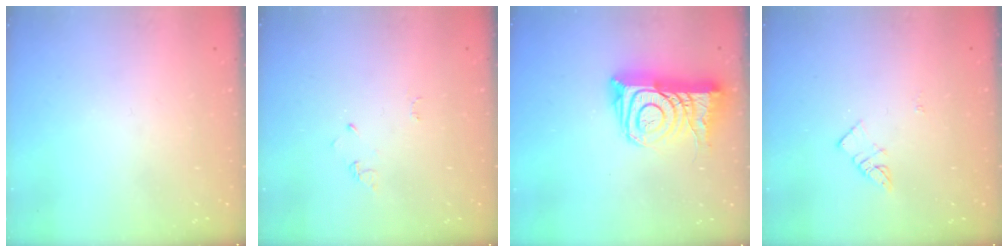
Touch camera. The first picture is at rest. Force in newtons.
{"total": 2.6, "press": 2.6, "slide": 0.4}
{"total": 16.4, "press": 16.3, "slide": 1.5}
{"total": 3.1, "press": 3.1, "slide": 0.3}